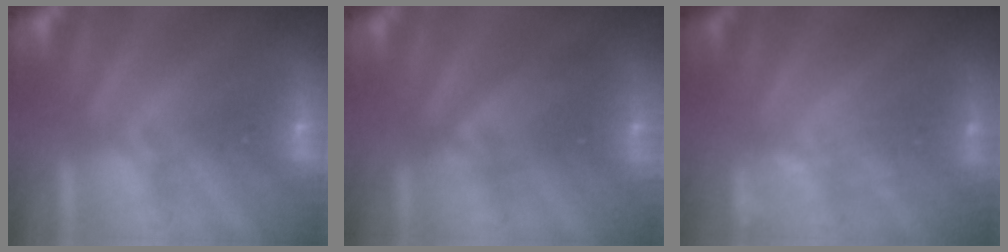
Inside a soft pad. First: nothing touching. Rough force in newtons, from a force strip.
{"total": 2.7}
{"total": 1.5}